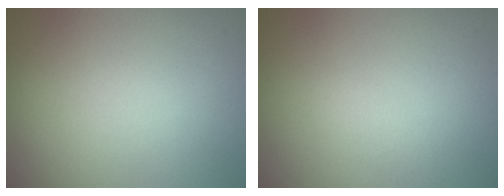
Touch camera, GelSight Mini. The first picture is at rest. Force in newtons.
{"total": 1.2, "press": 1.2, "slide": 0.1}